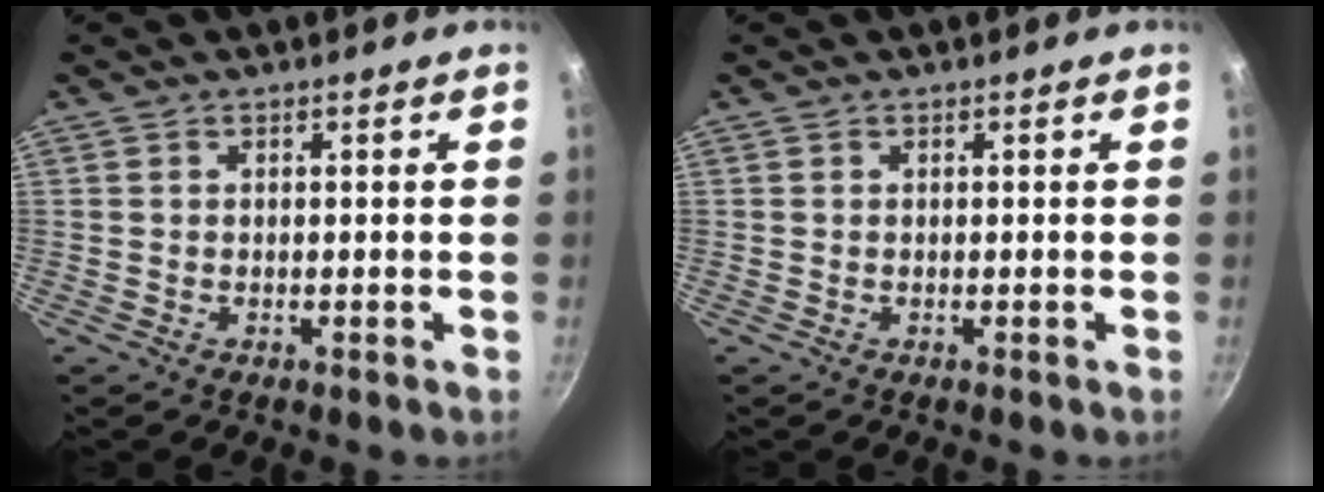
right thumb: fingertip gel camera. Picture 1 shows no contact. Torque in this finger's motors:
{"motor_torque": [-0.02, 0.02, 0.00, 0.00, 0.03]}